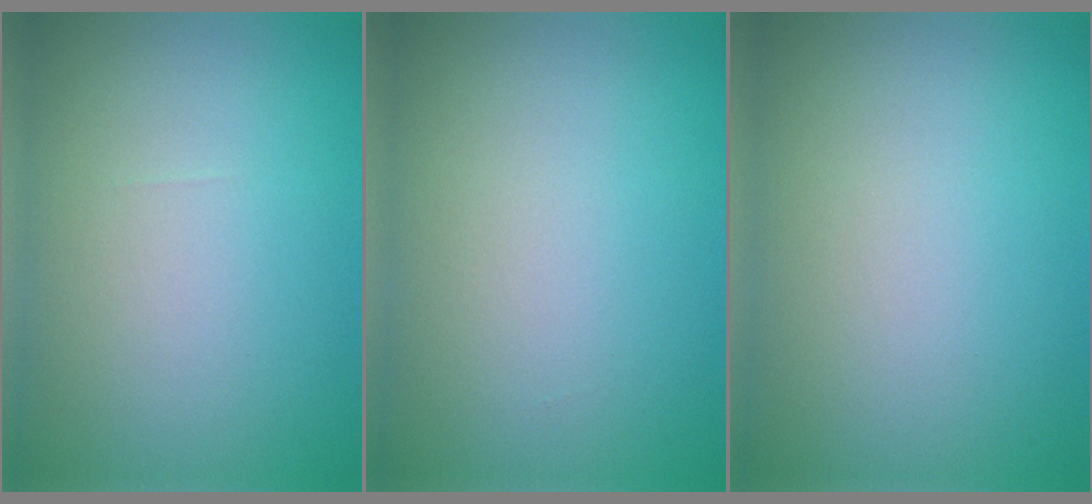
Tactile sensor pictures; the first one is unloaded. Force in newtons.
{"total": 0.0}
{"total": 0.0}